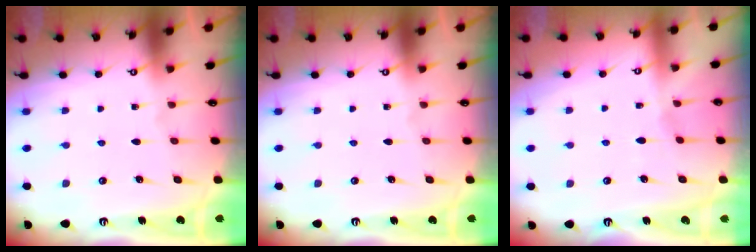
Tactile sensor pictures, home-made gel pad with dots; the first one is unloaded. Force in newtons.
{"total": 0.0}
{"total": 1.7, "press": 1.7, "slide": 0.4}